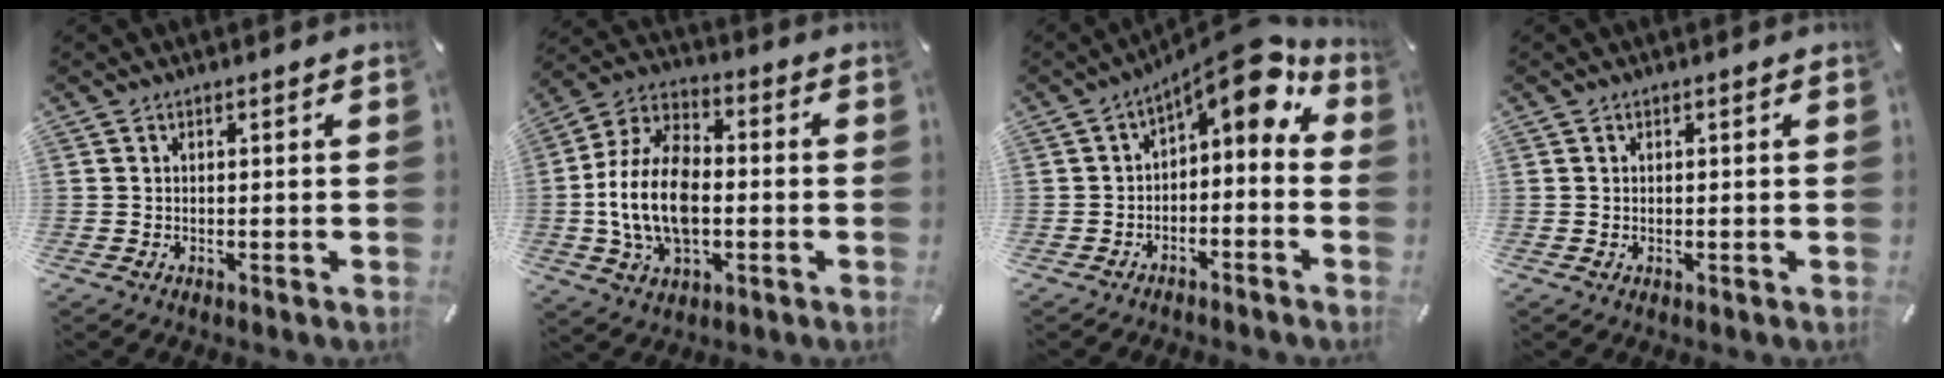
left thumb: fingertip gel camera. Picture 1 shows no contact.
{"total": 16.7, "force": [-2.7, 10.9, 12.4], "torque": [-0.277, 0.008, -0.050]}
{"total": 8.6, "force": [4.6, 3.7, 6.2], "torque": [-0.083, -0.044, 0.075]}
{"total": 0.0}